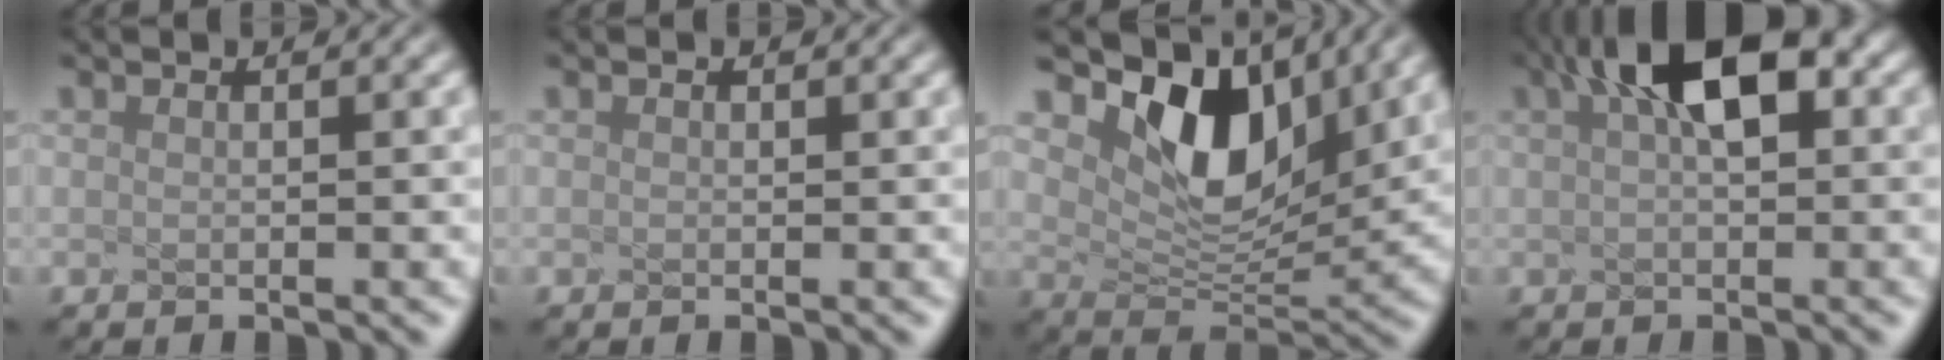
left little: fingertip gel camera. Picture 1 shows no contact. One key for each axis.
{"total": 0.0}
{"total": 6.3, "fx": 2.5, "fy": 3.8, "fz": 4.3, "tx": -0.105, "ty": -0.024, "tz": 0.088}
{"total": 4.5, "fx": 0.9, "fy": 1.4, "fz": 4.2, "tx": -0.094, "ty": 0.005, "tz": 0.048}